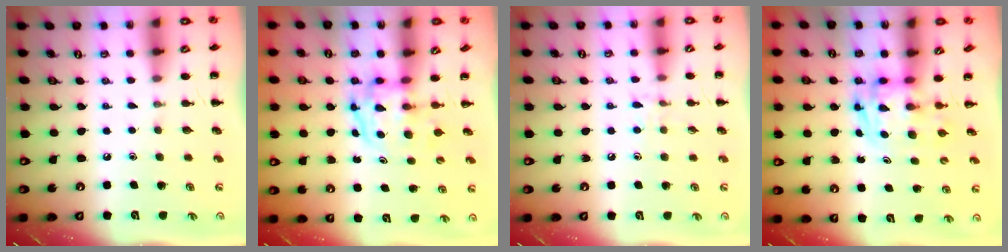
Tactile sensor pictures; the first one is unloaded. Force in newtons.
{"total": 3.9, "press": 3.9, "slide": 0.6}
{"total": 6.8, "press": 6.6, "slide": 1.8}
{"total": 2.9, "press": 2.9, "slide": 0.5}